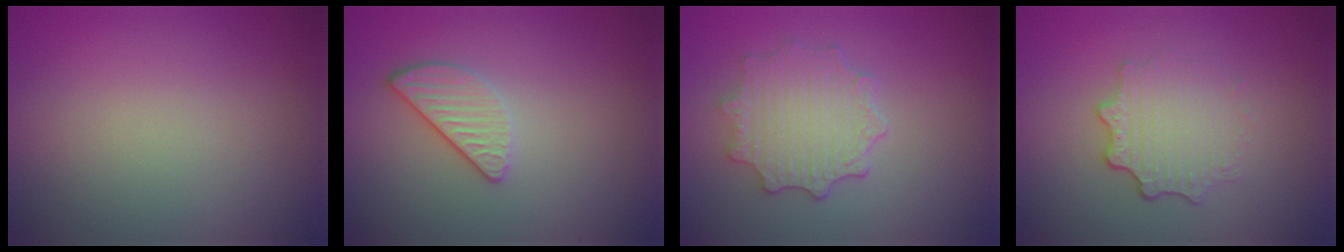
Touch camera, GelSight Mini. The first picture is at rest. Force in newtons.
{"total": 2.4, "press": 2.1, "slide": 1.1}
{"total": 4.8, "press": 4.0, "slide": 2.7}
{"total": 3.4, "press": 2.6, "slide": 2.2}